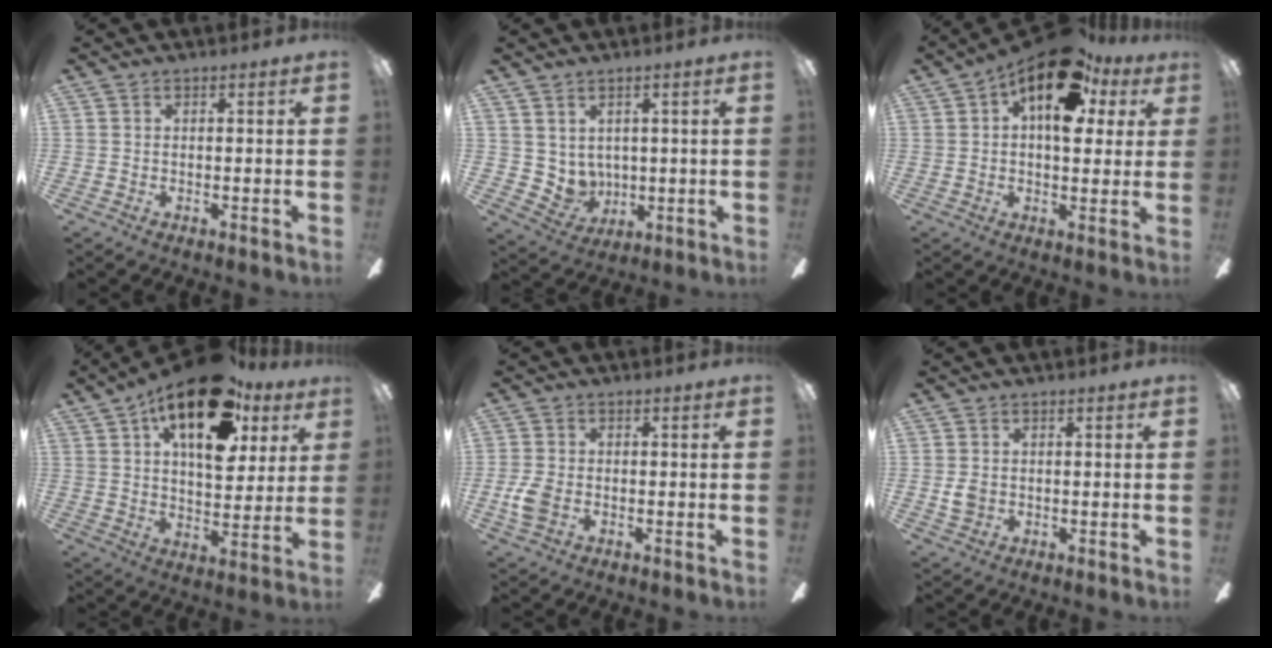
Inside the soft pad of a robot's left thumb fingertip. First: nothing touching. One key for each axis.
{"total": 5.3, "fx": 3.4, "fy": 4.0, "fz": 0.3, "tx": -0.020, "ty": -0.024, "tz": 0.071}
{"total": 17.4, "fx": 8.3, "fy": 8.8, "fz": 12.5, "tx": -0.170, "ty": -0.036, "tz": 0.140}
{"total": 21.1, "fx": 11.1, "fy": 10.0, "fz": 14.9, "tx": -0.221, "ty": -0.041, "tz": 0.183}
{"total": 5.1, "fx": -1.4, "fy": 3.3, "fz": 3.6, "tx": -0.083, "ty": 0.003, "tz": -0.029}
{"total": 2.5, "fx": -0.1, "fy": 2.0, "fz": 1.5, "tx": -0.020, "ty": 0.003, "tz": -0.003}